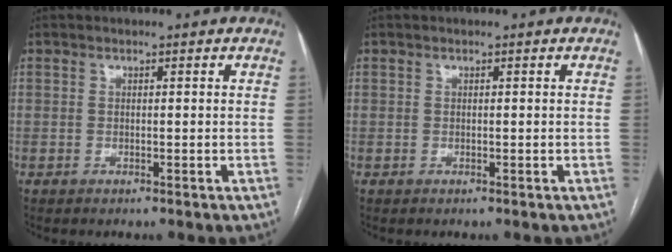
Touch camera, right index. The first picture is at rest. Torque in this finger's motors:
{"motor_torque": [0.01, -0.05, 0.00, 0.01]}